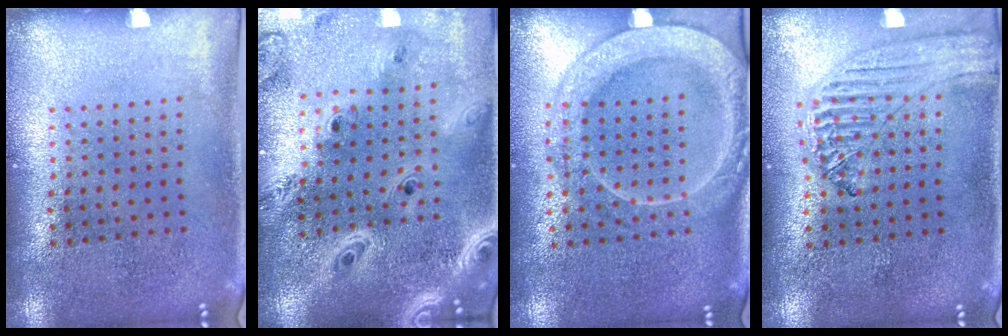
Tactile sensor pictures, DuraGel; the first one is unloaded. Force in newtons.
{"total": 3.5, "press": 2.7, "slide": 2.1}
{"total": 2.3, "press": 2.1, "slide": 0.8}
{"total": 1.2, "press": 1.2, "slide": 0.1}